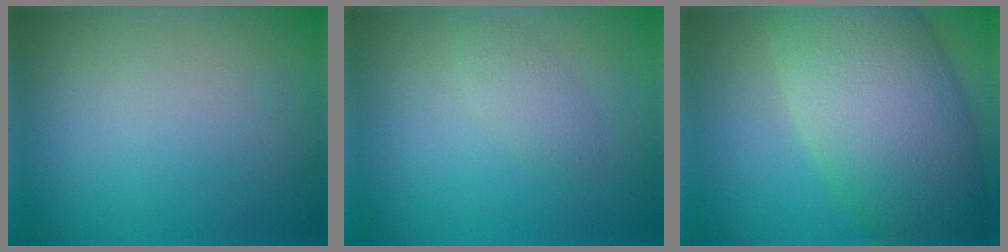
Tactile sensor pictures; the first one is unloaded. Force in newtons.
{"total": 1.6, "press": 1.6, "slide": 0.1}
{"total": 12.2, "press": 12.2, "slide": 0.5}